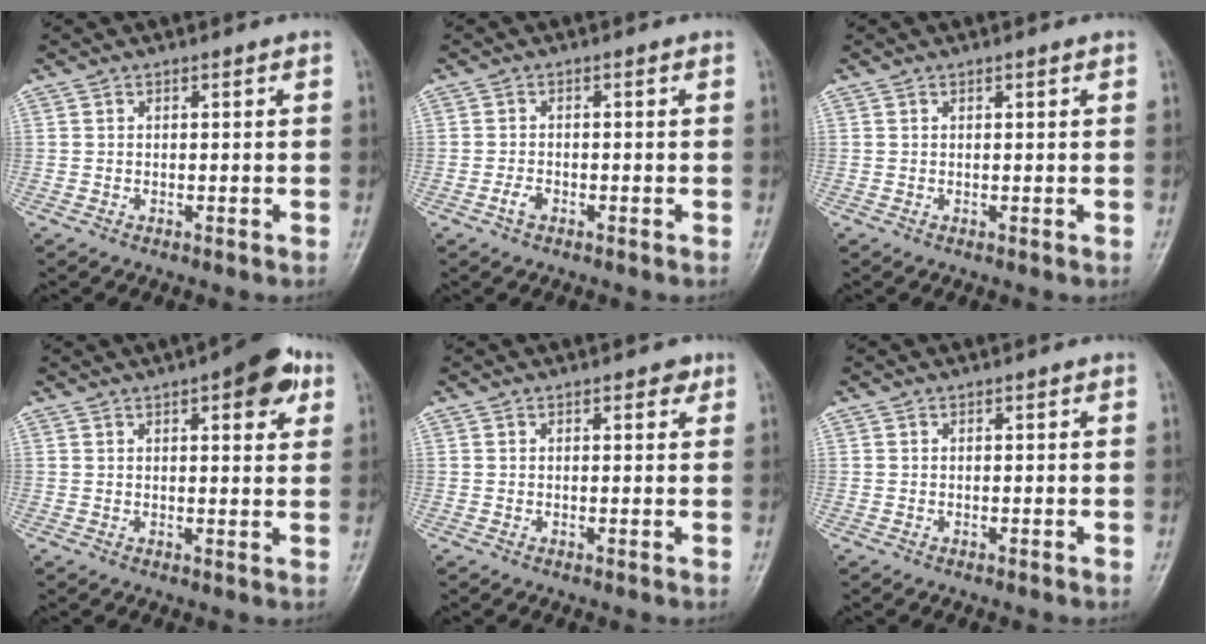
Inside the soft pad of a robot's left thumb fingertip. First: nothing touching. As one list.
[{"total": 1.8, "force": [-1.0, 1.1, 1.1], "torque": [-0.025, 0.005, -0.021]}, {"total": 0.6, "force": [0.3, 0.1, 0.5], "torque": [-0.006, 0.000, 0.004]}, {"total": 8.5, "force": [4.0, 3.1, 6.8], "torque": [-0.066, -0.009, 0.046]}, {"total": 1.7, "force": [1.0, 0.9, 1.0], "torque": [-0.003, -0.002, 0.009]}, {"total": 0.0}]